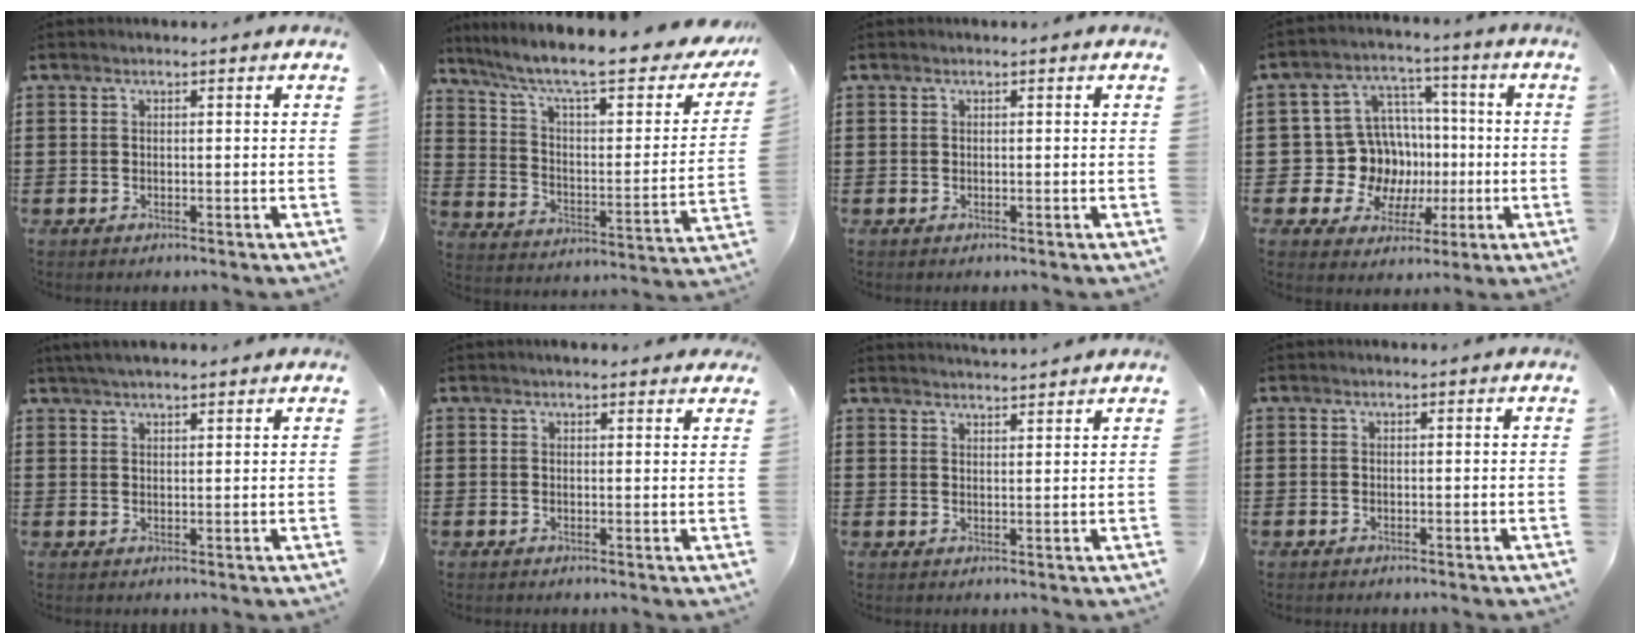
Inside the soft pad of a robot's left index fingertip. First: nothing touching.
{"total": 10.5, "force": [7.5, 1.7, 7.1], "torque": [-0.146, -0.053, 0.119]}
{"total": 0.0}
{"total": 11.4, "force": [-0.4, 10.9, 3.3], "torque": [-0.105, -0.004, 0.005]}
{"total": 2.7, "force": [2.4, 0.3, 1.2], "torque": [-0.029, 0.002, 0.046]}
{"total": 1.6, "force": [1.5, 0.3, 0.4], "torque": [-0.010, 0.005, 0.030]}
{"total": 2.6, "force": [2.5, -0.3, 0.0], "torque": [-0.007, -0.007, 0.049]}
{"total": 0.0}